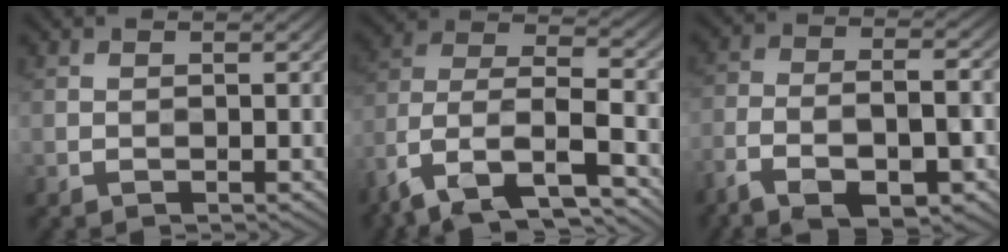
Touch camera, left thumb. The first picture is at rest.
{"total": 14.2, "force": [-8.5, 6.9, 9.0], "torque": [-0.225, -0.023, -0.151]}
{"total": 11.9, "force": [-7.2, 4.6, 8.2], "torque": [-0.160, -0.022, -0.125]}